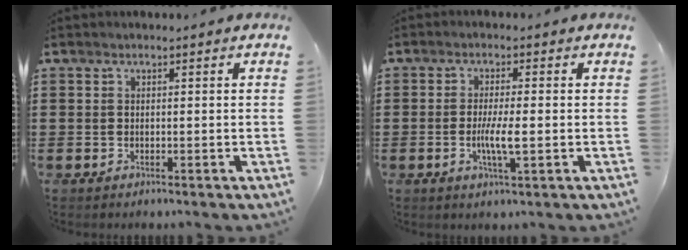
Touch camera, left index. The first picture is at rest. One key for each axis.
{"total": 4.6, "fx": -0.6, "fy": 0.6, "fz": 4.5, "tx": -0.086, "ty": -0.005, "tz": -0.013}